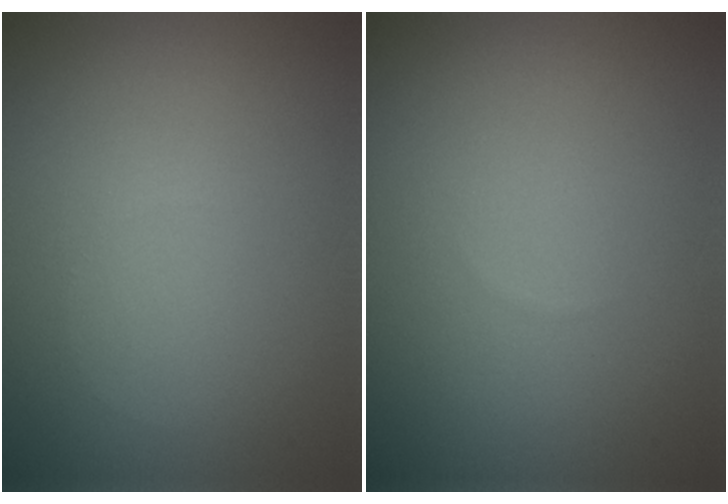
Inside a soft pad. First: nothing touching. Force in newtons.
{"total": 0.0}